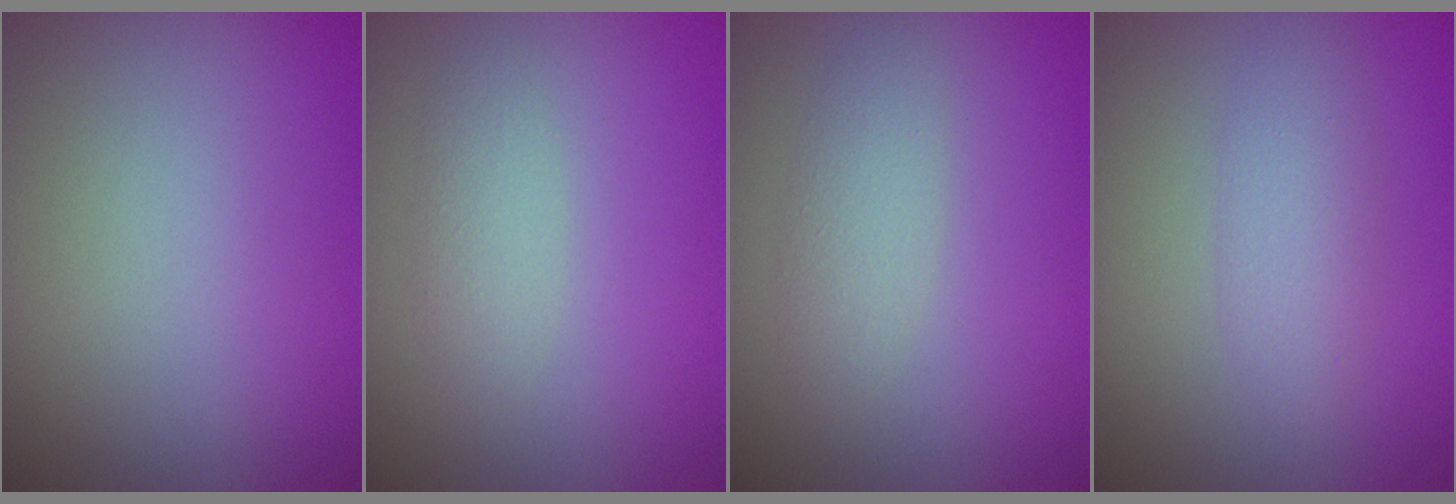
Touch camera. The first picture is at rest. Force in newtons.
{"total": 1.6, "press": 1.6, "slide": 0.2}
{"total": 2.0, "press": 2.0, "slide": 0.1}
{"total": 2.3, "press": 2.3, "slide": 0.1}